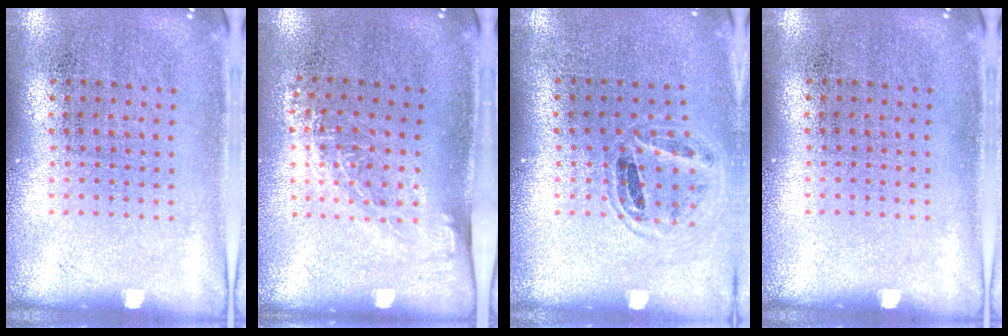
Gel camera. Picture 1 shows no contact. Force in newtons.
{"total": 1.3, "press": 0.9, "slide": 0.9}
{"total": 0.9, "press": 0.9, "slide": 0.2}
{"total": 0.0}